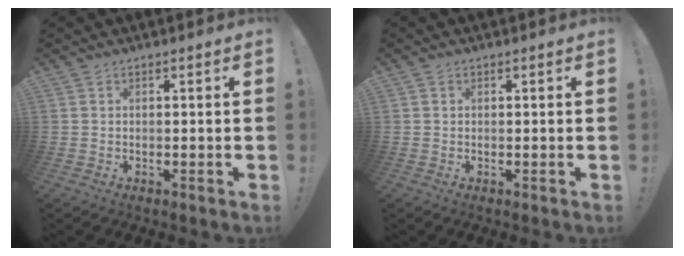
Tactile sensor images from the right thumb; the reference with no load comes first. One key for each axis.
{"total": 0.6, "fx": 0.3, "fy": 0.5, "fz": -0.1, "tx": 0.011, "ty": -0.001, "tz": 0.003}